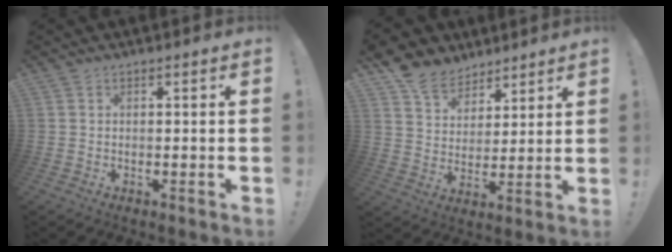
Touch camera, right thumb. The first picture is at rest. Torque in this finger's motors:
{"motor_torque": [-0.72, 1.25, 0.72, 0.75, 0.18]}